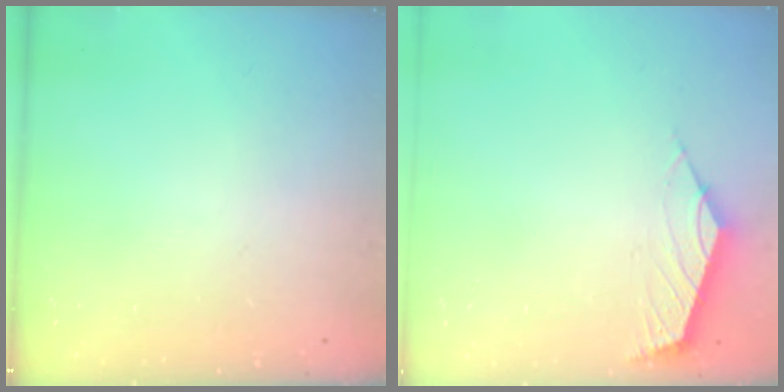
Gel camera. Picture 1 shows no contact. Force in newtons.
{"total": 2.5, "press": 2.5, "slide": 0.6}